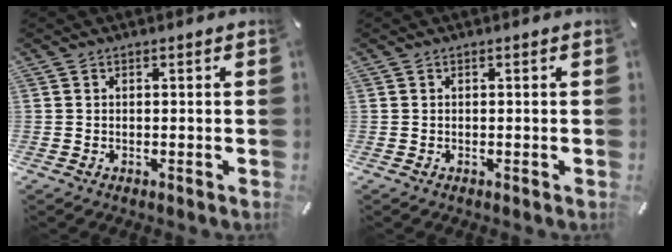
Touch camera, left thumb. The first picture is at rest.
{"total": 0.0}